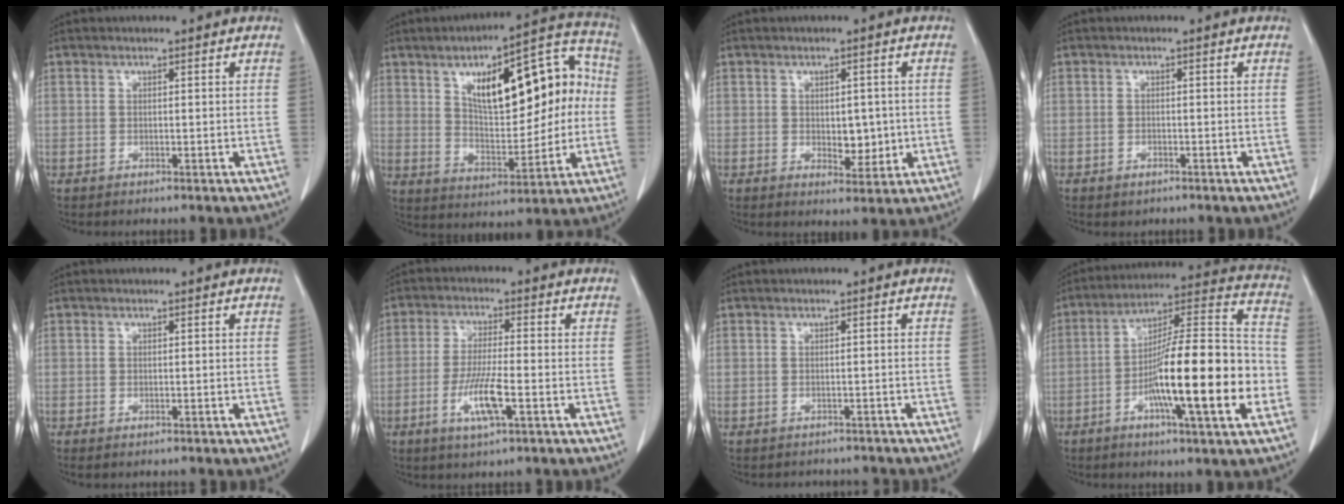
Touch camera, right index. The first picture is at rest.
{"total": 19.0, "force": [3.9, 7.6, 17.0], "torque": [-0.240, 0.042, 0.065]}
{"total": 4.4, "force": [-0.1, 2.5, 3.6], "torque": [-0.041, -0.002, 0.010]}
{"total": 1.1, "force": [-0.6, 0.8, 0.4], "torque": [-0.009, 0.001, -0.003]}
{"total": 0.8, "force": [-0.5, 0.3, 0.4], "torque": [-0.011, -0.002, -0.004]}
{"total": 7.3, "force": [-2.7, 0.7, 6.7], "torque": [-0.132, -0.009, -0.047]}
{"total": 3.9, "force": [-3.5, 1.8, 0.0], "torque": [0.000, 0.007, -0.038]}
{"total": 20.6, "force": [-5.7, 1.8, 19.7], "torque": [-0.304, 0.004, -0.090]}